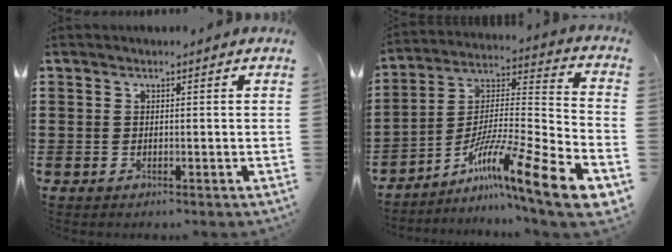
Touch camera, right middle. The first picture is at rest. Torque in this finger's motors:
{"motor_torque": [2.14, 0.00, 1.05, 0.21]}